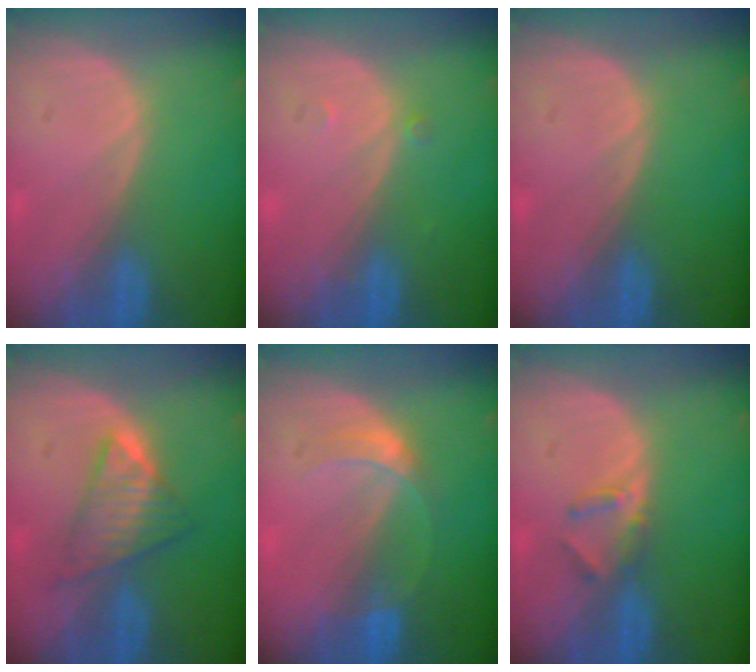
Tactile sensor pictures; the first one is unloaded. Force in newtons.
{"total": 0.7, "press": 0.7, "slide": 0.1}
{"total": 0.0}
{"total": 6.0, "press": 5.9, "slide": 0.6}
{"total": 3.3, "press": 3.3, "slide": 0.2}
{"total": 2.5, "press": 2.3, "slide": 1.0}